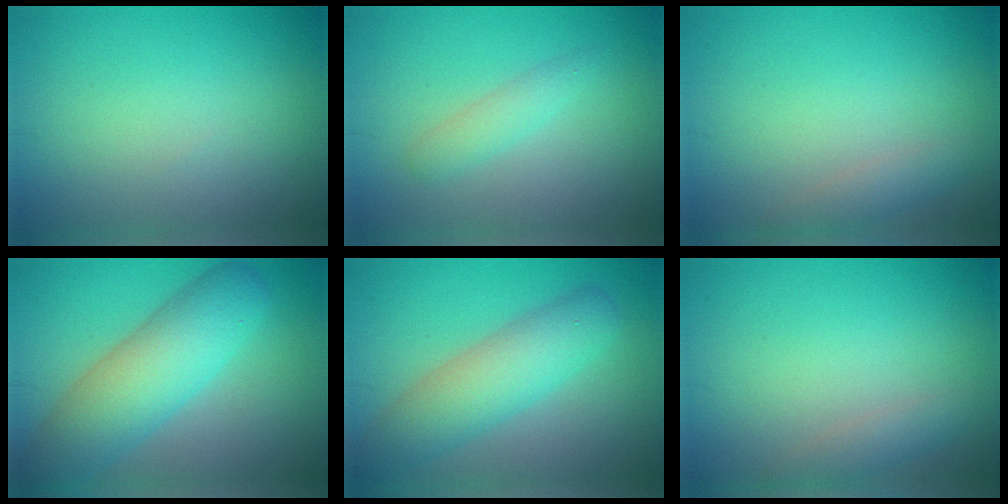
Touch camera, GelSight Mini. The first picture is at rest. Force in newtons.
{"total": 1.7, "press": 1.7, "slide": 0.0}
{"total": 1.9, "press": 1.9, "slide": 0.1}
{"total": 7.6, "press": 7.6, "slide": 0.4}
{"total": 5.6, "press": 5.6, "slide": 0.3}
{"total": 1.9, "press": 1.9, "slide": 0.1}